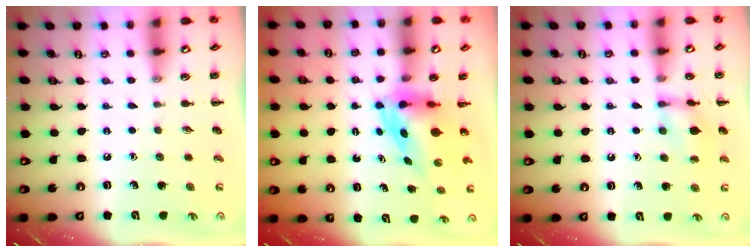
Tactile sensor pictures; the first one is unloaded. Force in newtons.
{"total": 3.9, "press": 3.7, "slide": 1.1}
{"total": 11.1, "press": 11.0, "slide": 0.4}